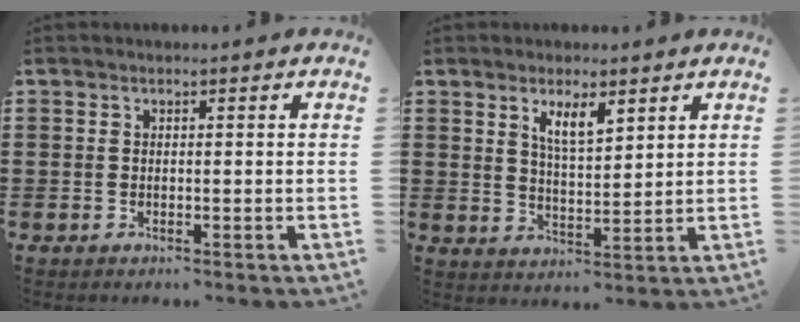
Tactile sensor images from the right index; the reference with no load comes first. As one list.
[{"total": 4.7, "force": [2.8, 1.4, 3.5], "torque": [-0.067, 0.001, 0.047]}]